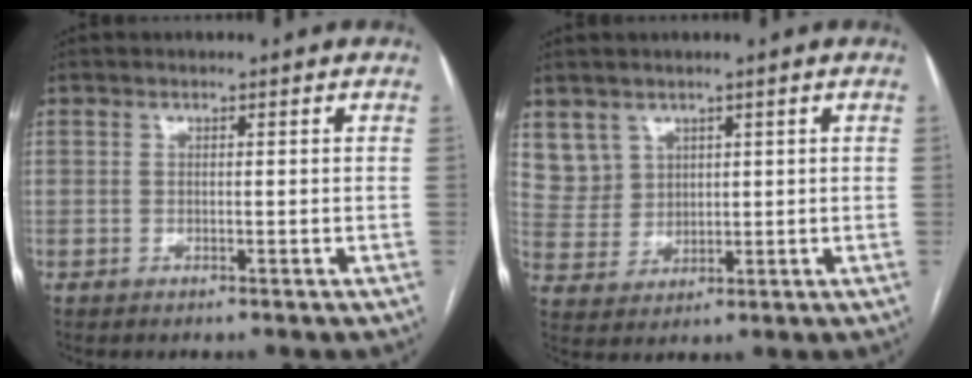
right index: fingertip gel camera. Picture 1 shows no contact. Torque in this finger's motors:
{"motor_torque": [-0.12, 0.24, 0.00, 0.02]}